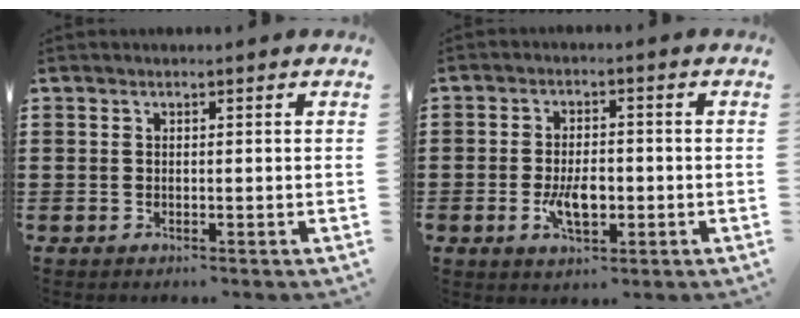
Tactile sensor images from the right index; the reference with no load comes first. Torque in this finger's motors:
{"motor_torque": [1.53, 0.61, 0.36, 0.12]}